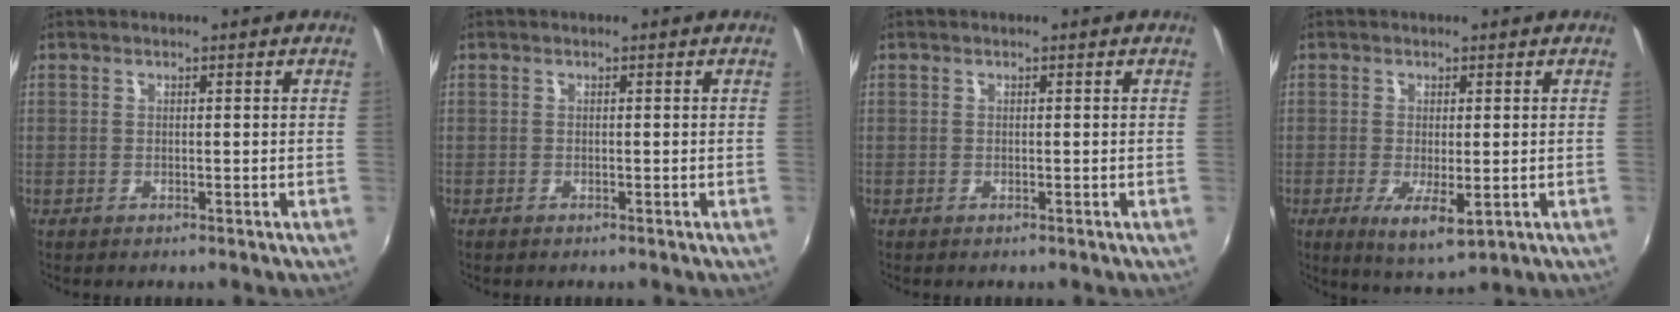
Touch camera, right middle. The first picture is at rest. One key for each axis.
{"total": 0.6, "fx": -0.6, "fy": 0.2, "fz": 0.2, "tx": -0.006, "ty": -0.003, "tz": -0.012}
{"total": 0.0}
{"total": 5.9, "fx": -1.6, "fy": 1.7, "fz": 5.4, "tx": -0.101, "ty": -0.022, "tz": -0.020}